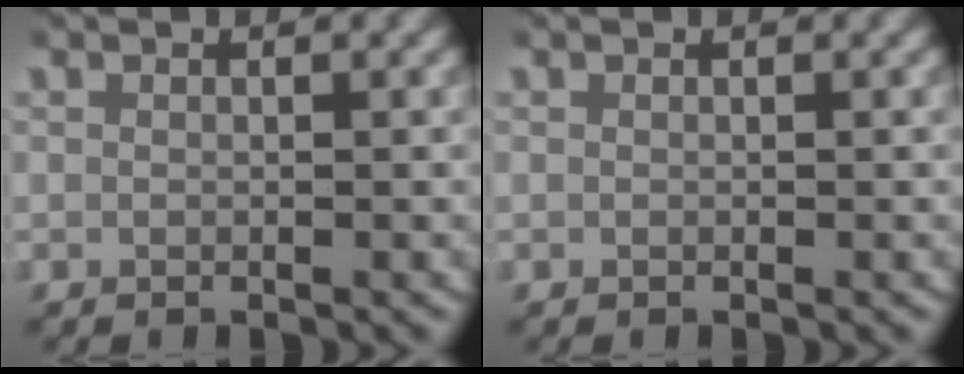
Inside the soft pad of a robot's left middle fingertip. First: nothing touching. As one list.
[{"total": 0.0}]